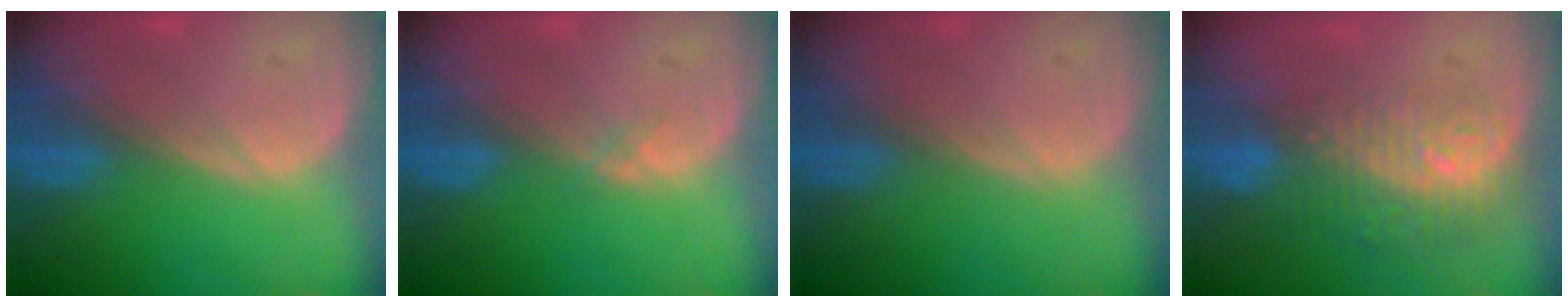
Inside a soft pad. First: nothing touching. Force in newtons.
{"total": 0.6, "press": 0.5, "slide": 0.2}
{"total": 0.0}
{"total": 9.7, "press": 8.0, "slide": 5.5}